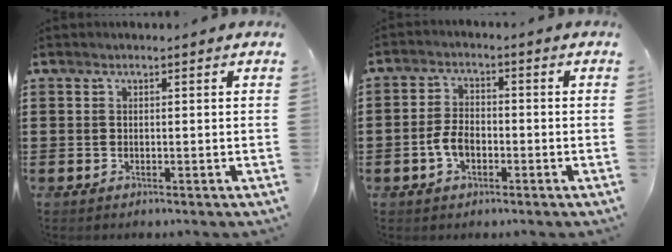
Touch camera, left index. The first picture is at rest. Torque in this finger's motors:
{"motor_torque": [0.78, 0.76, 0.45, 0.07]}